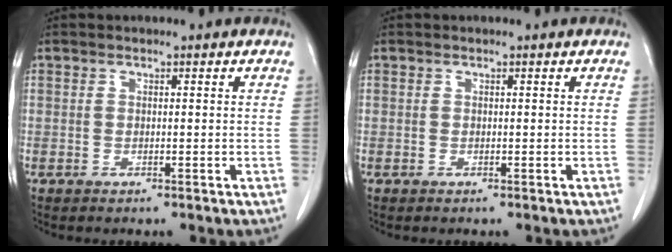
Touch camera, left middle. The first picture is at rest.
{"total": 0.0}